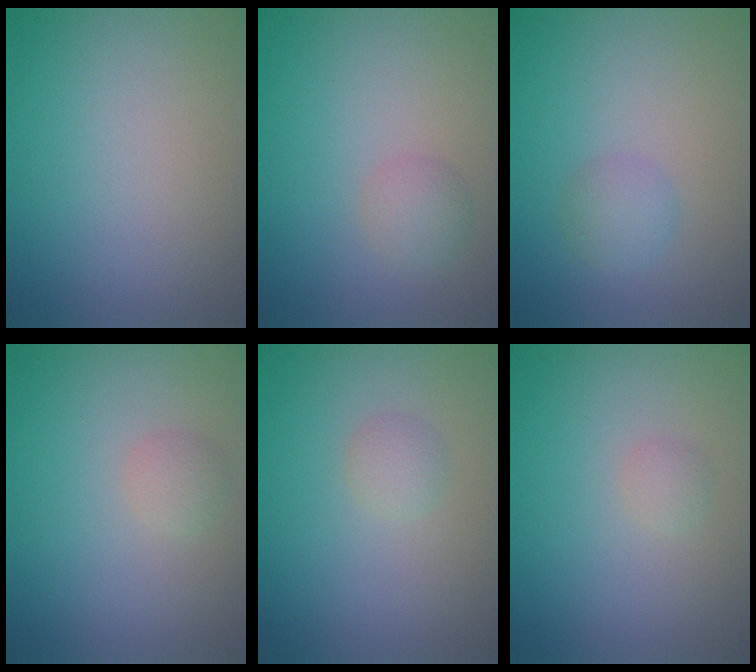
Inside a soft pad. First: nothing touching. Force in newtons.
{"total": 1.7, "press": 1.7, "slide": 0.1}
{"total": 1.7, "press": 1.7, "slide": 0.1}
{"total": 1.3, "press": 1.3, "slide": 0.1}
{"total": 1.2, "press": 1.2, "slide": 0.1}
{"total": 0.9, "press": 0.9, "slide": 0.0}